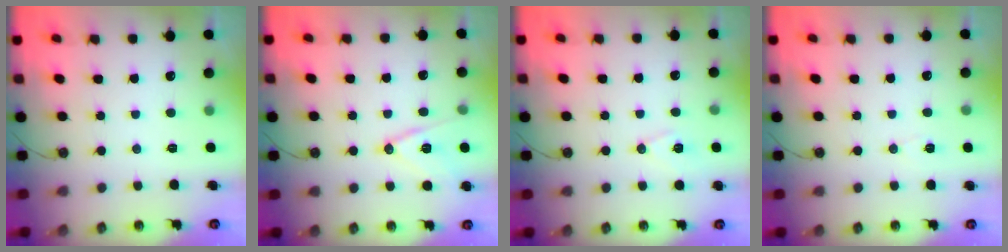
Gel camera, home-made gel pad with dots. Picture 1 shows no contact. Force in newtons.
{"total": 12.9, "press": 12.5, "slide": 3.1}
{"total": 7.6, "press": 6.6, "slide": 3.7}
{"total": 4.7, "press": 4.5, "slide": 1.3}